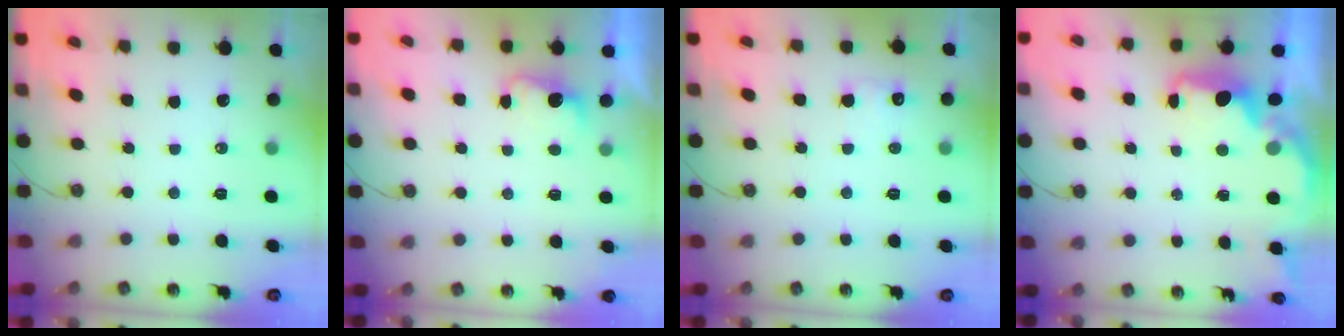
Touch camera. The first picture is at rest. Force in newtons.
{"total": 2.8, "press": 2.7, "slide": 0.9}
{"total": 6.5, "press": 6.4, "slide": 1.1}
{"total": 2.0, "press": 1.9, "slide": 0.8}